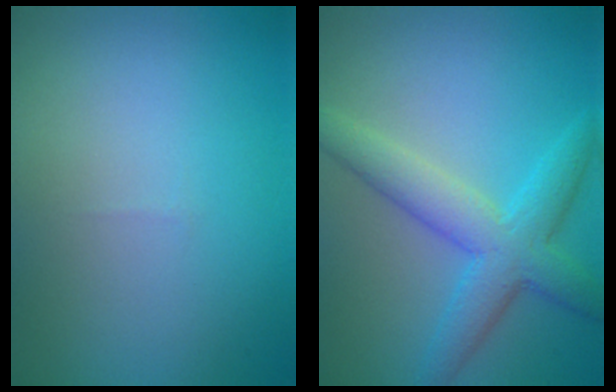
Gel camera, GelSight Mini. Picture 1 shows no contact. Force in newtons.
{"total": 5.3, "press": 5.3, "slide": 0.1}